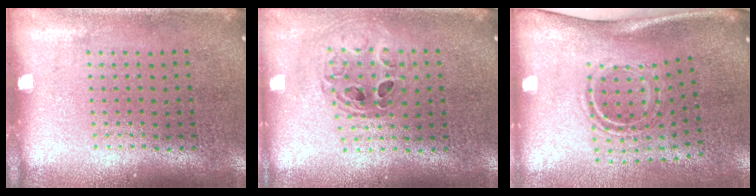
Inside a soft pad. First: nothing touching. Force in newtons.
{"total": 0.7, "press": 0.7, "slide": 0.1}
{"total": 1.8, "press": 1.1, "slide": 1.4}